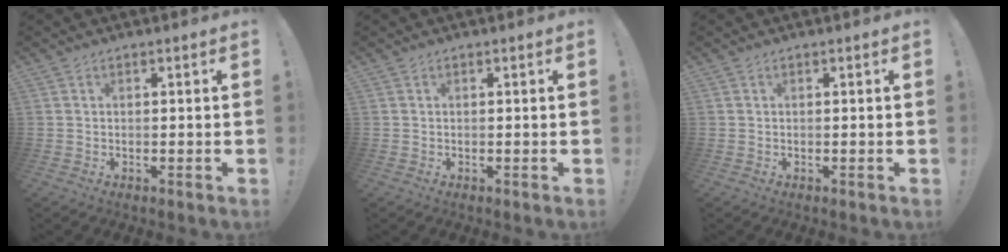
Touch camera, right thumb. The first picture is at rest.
{"total": 0.0}
{"total": 0.0}